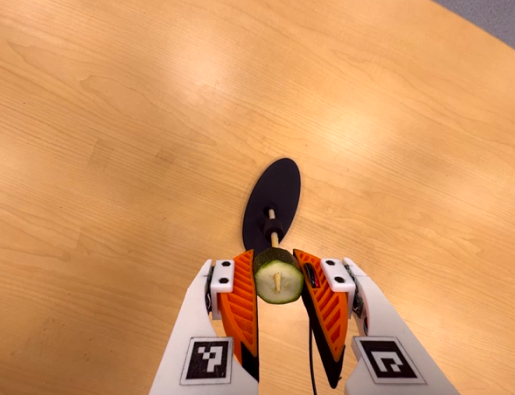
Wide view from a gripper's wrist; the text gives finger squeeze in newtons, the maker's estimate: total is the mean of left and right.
{"total": 8.6, "left": 7.6, "right": 9.5}